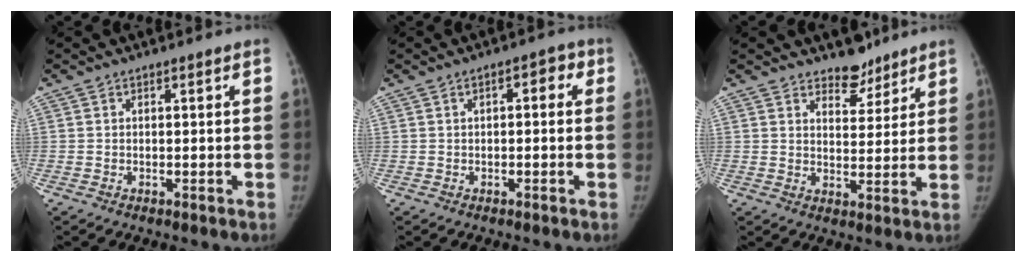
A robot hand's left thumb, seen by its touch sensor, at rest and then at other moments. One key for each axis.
{"total": 3.5, "fx": 0.8, "fy": 1.7, "fz": 2.9, "tx": -0.028, "ty": 0.011, "tz": 0.004}
{"total": 5.8, "fx": 4.8, "fy": 2.9, "fz": 1.5, "tx": 0.007, "ty": -0.036, "tz": 0.076}